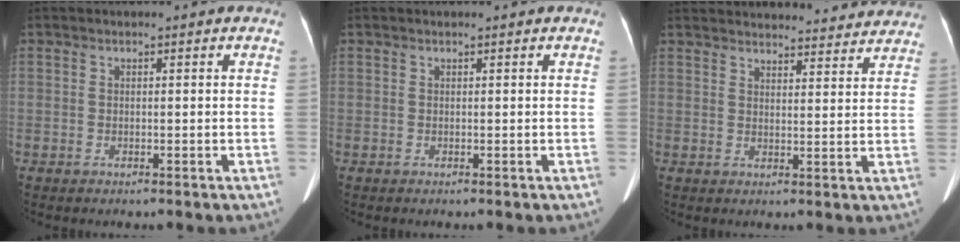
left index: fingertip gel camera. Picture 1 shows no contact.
{"total": 1.0, "force": [0.9, 0.0, 0.4], "torque": [-0.009, 0.002, 0.010]}
{"total": 23.6, "force": [22.4, 5.0, 5.4], "torque": [-0.073, -0.012, 0.271]}